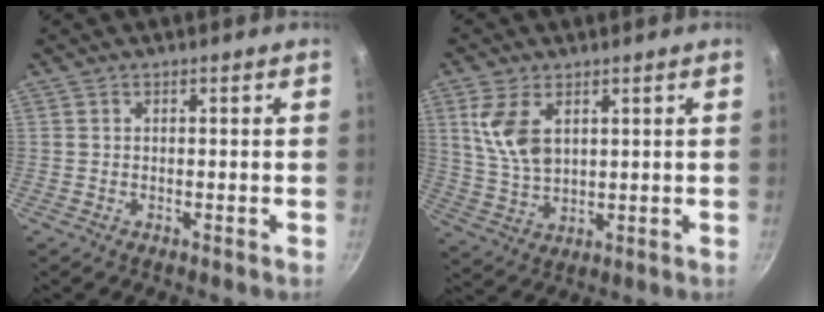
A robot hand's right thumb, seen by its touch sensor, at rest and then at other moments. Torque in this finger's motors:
{"motor_torque": [0.05, 0.12, 0.40, 0.68, 0.09]}